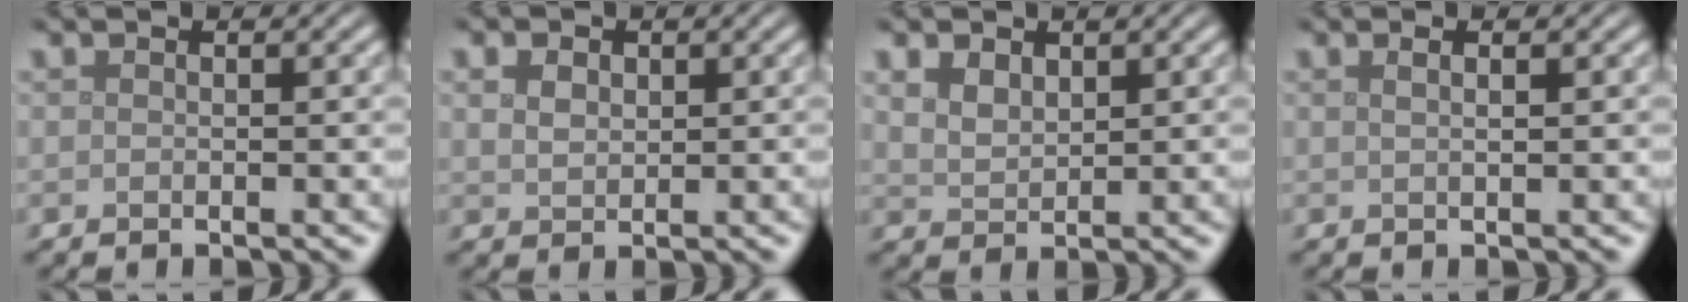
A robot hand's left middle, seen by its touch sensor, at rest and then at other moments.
{"total": 2.1, "force": [0.9, 1.4, 1.1], "torque": [-0.021, 0.006, 0.010]}
{"total": 2.1, "force": [1.3, 1.2, 1.1], "torque": [-0.026, -0.002, 0.030]}
{"total": 1.5, "force": [0.7, 0.5, 1.2], "torque": [-0.009, 0.000, 0.004]}